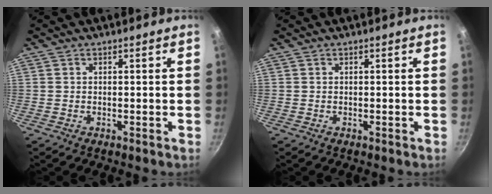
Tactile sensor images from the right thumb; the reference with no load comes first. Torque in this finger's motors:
{"motor_torque": [0.00, 0.00, 0.01, -0.01, 0.00]}